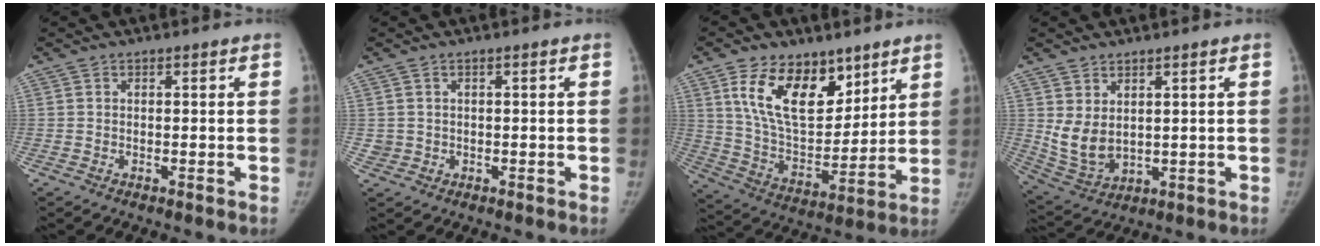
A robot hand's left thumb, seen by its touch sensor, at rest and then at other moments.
{"total": 1.6, "force": [0.0, 1.5, 0.2], "torque": [0.004, 0.004, 0.004]}
{"total": 17.6, "force": [9.6, 10.1, 10.8], "torque": [-0.136, -0.055, 0.183]}
{"total": 7.2, "force": [1.8, 4.5, 5.3], "torque": [-0.092, -0.017, 0.057]}